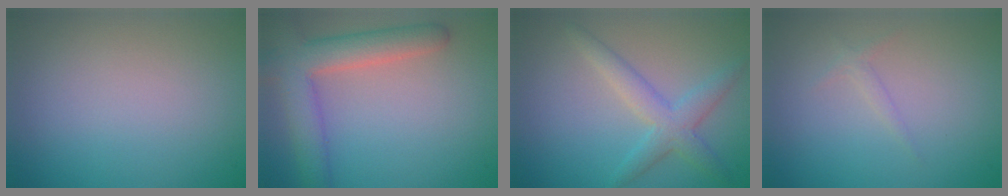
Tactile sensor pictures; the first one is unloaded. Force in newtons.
{"total": 5.8, "press": 5.7, "slide": 0.6}
{"total": 3.3, "press": 3.3, "slide": 0.3}
{"total": 0.8, "press": 0.8, "slide": 0.1}